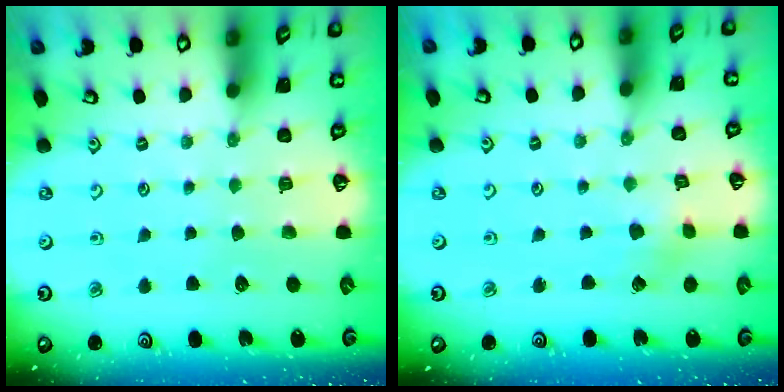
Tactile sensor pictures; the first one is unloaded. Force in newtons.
{"total": 1.9, "press": 1.9, "slide": 0.2}